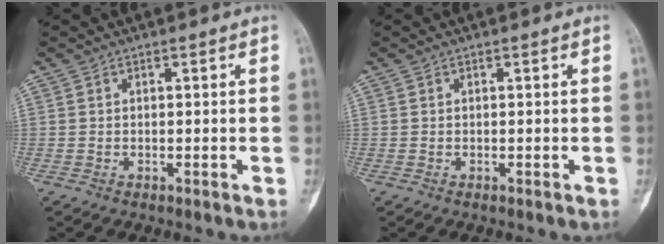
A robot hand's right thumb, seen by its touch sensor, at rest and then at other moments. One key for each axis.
{"total": 0.0}